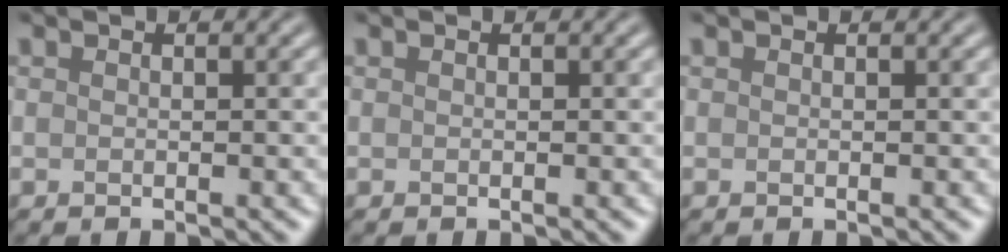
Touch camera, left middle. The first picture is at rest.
{"total": 0.0}
{"total": 0.0}